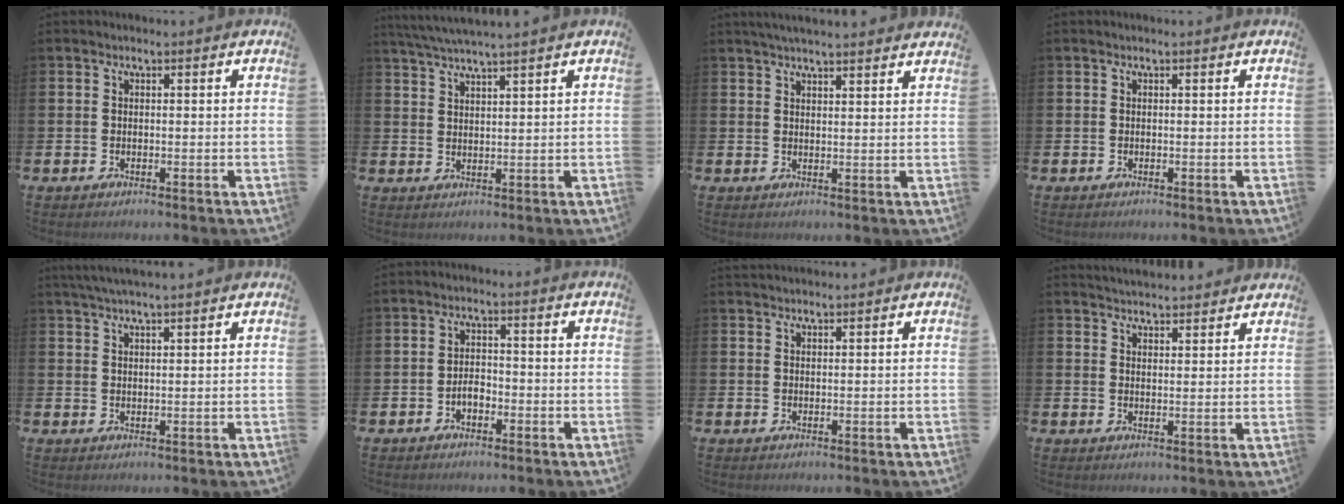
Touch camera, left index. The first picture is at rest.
{"total": 3.7, "force": [3.5, -0.6, 1.0], "torque": [-0.035, -0.009, 0.065]}
{"total": 3.5, "force": [3.4, -0.1, 0.7], "torque": [-0.017, -0.009, 0.062]}
{"total": 0.0}
{"total": 2.9, "force": [2.7, -0.2, 0.9], "torque": [-0.028, -0.001, 0.051]}
{"total": 2.2, "force": [-1.0, 1.3, 1.4], "torque": [-0.025, 0.003, -0.022]}
{"total": 1.2, "force": [1.2, 0.1, 0.0], "torque": [0.002, 0.001, 0.022]}
{"total": 3.7, "force": [3.7, 0.4, -0.1], "torque": [-0.003, -0.019, 0.067]}